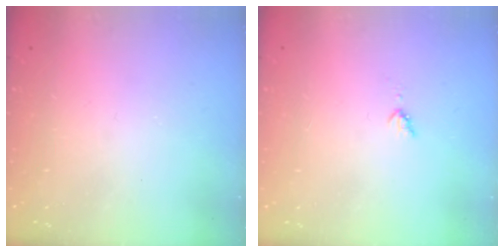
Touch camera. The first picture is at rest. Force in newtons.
{"total": 2.8, "press": 2.8, "slide": 0.4}